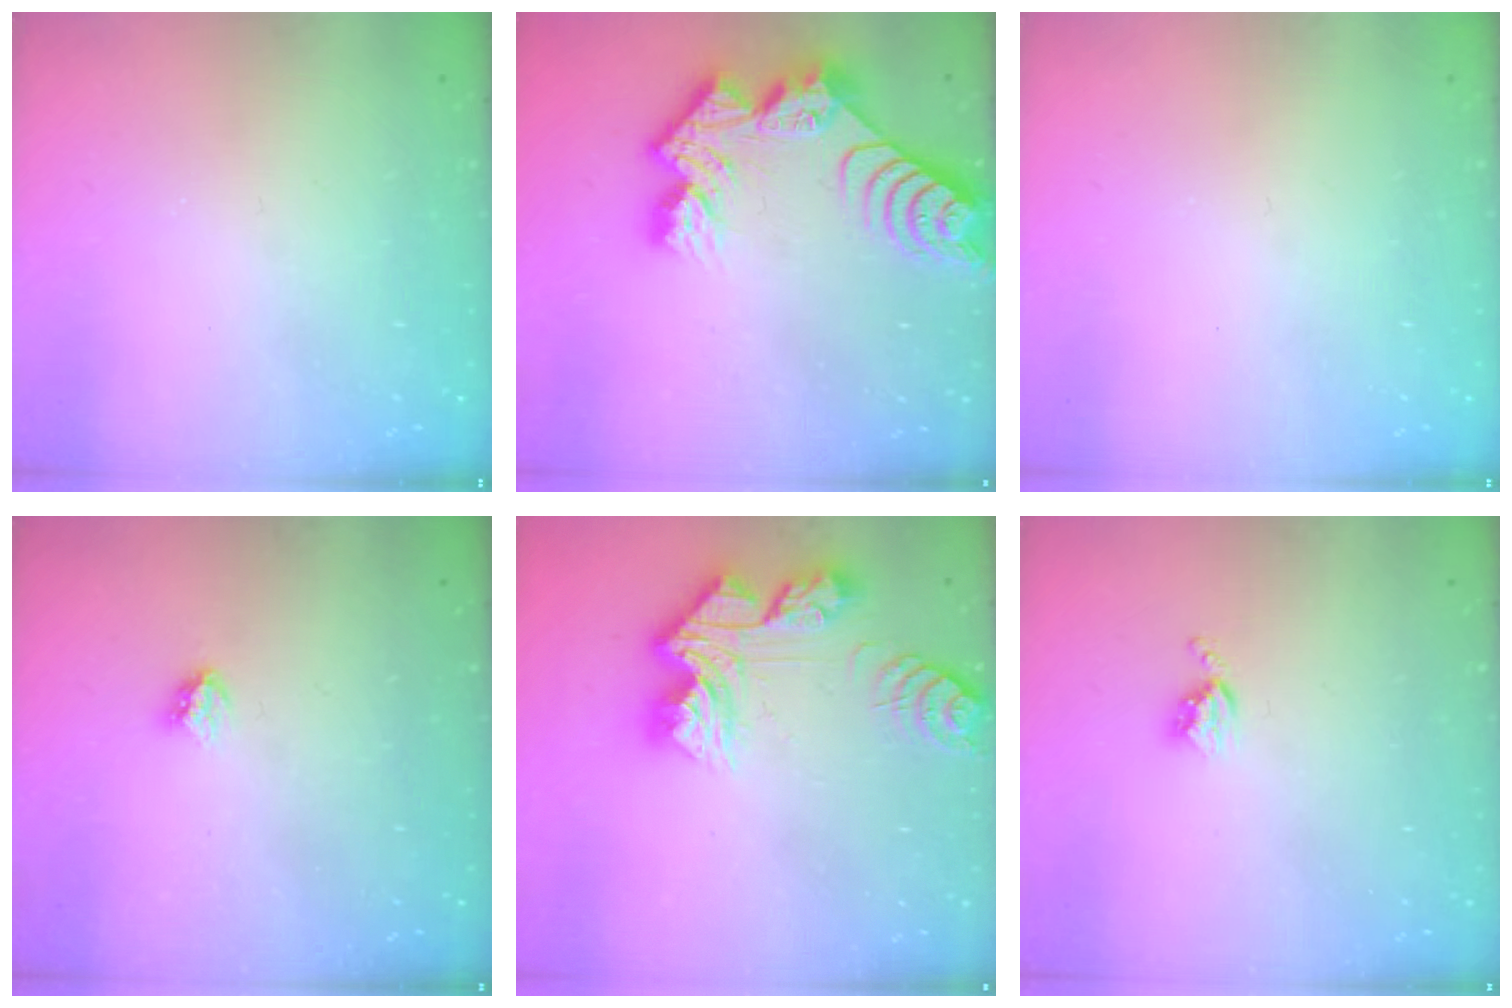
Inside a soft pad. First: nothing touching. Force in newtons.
{"total": 13.1, "press": 13.1, "slide": 1.0}
{"total": 0.0}
{"total": 2.9, "press": 2.9, "slide": 0.4}
{"total": 14.1, "press": 14.1, "slide": 1.5}
{"total": 4.5, "press": 4.5, "slide": 0.6}